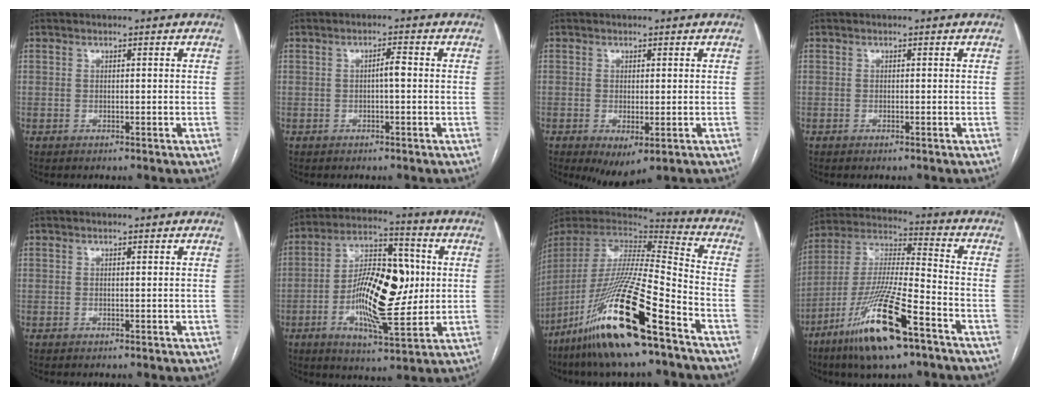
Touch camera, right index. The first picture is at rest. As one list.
[{"total": 1.8, "force": [-0.1, 0.3, 1.8], "torque": [-0.029, 0.005, -0.001]}, {"total": 4.4, "force": [-1.8, 1.6, 3.7], "torque": [-0.053, -0.015, -0.013]}, {"total": 0.0}, {"total": 0.0}, {"total": 16.8, "force": [-0.8, 5.5, 15.9], "torque": [-0.282, 0.015, -0.014]}, {"total": 25.4, "force": [-15.1, 1.9, 20.3], "torque": [-0.425, -0.059, -0.287]}, {"total": 18.5, "force": [-10.3, 2.2, 15.1], "torque": [-0.330, -0.042, -0.189]}]